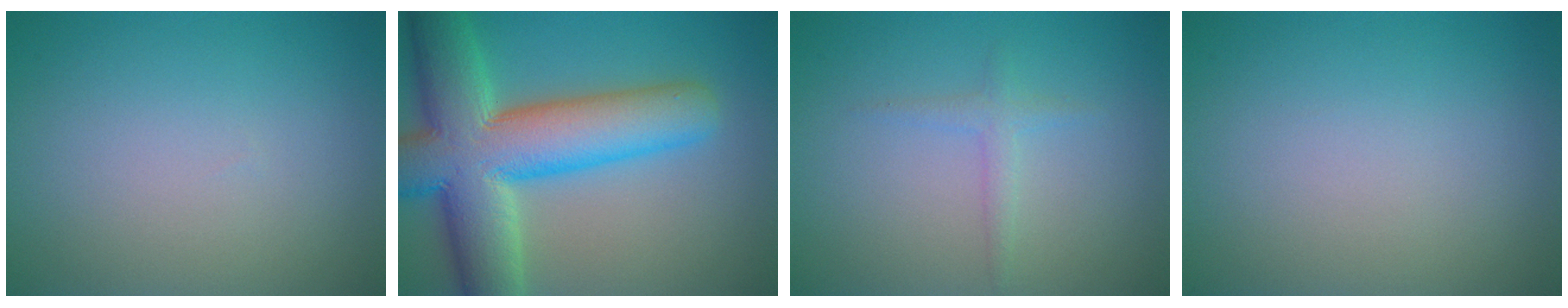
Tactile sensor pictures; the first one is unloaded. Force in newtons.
{"total": 12.9, "press": 12.9, "slide": 0.6}
{"total": 1.3, "press": 1.3, "slide": 0.0}
{"total": 0.0}